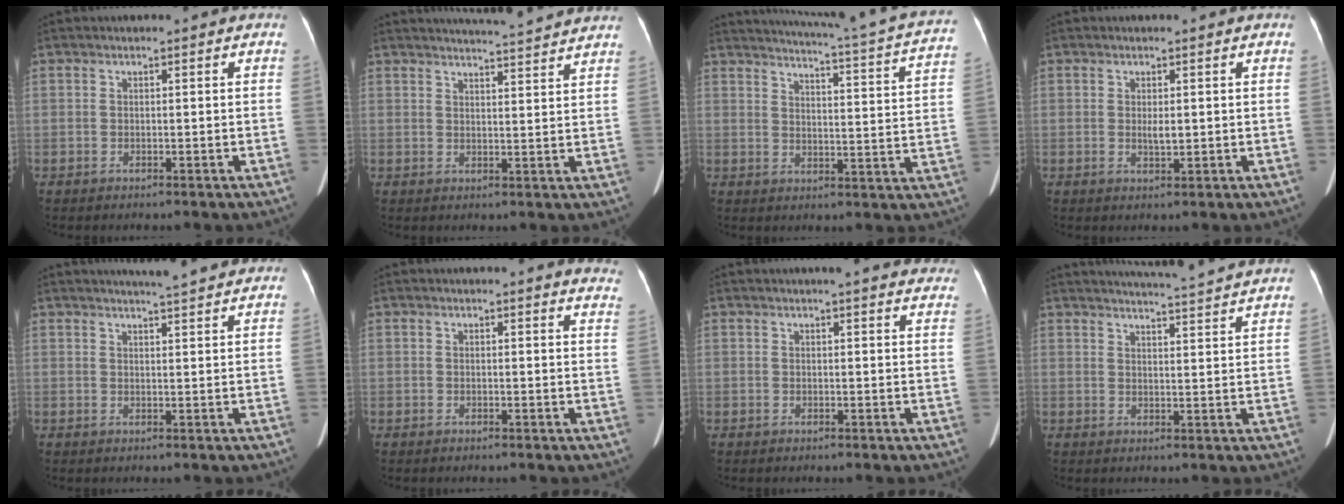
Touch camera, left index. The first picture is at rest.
{"total": 10.2, "force": [9.7, -0.4, 3.1], "torque": [-0.050, 0.009, 0.117]}
{"total": 23.2, "force": [21.3, -0.2, 9.2], "torque": [-0.139, -0.066, 0.248]}
{"total": 1.6, "force": [0.1, 0.5, 1.5], "torque": [-0.027, -0.003, 0.004]}
{"total": 6.6, "force": [6.0, 0.1, 2.7], "torque": [-0.045, 0.011, 0.074]}
{"total": 8.0, "force": [7.8, 1.1, 1.6], "torque": [0.012, -0.029, 0.049]}
{"total": 12.4, "force": [11.2, 1.9, 4.9], "torque": [-0.041, 0.008, 0.113]}
{"total": 12.7, "force": [12.0, -0.8, 4.0], "torque": [-0.067, -0.005, 0.146]}